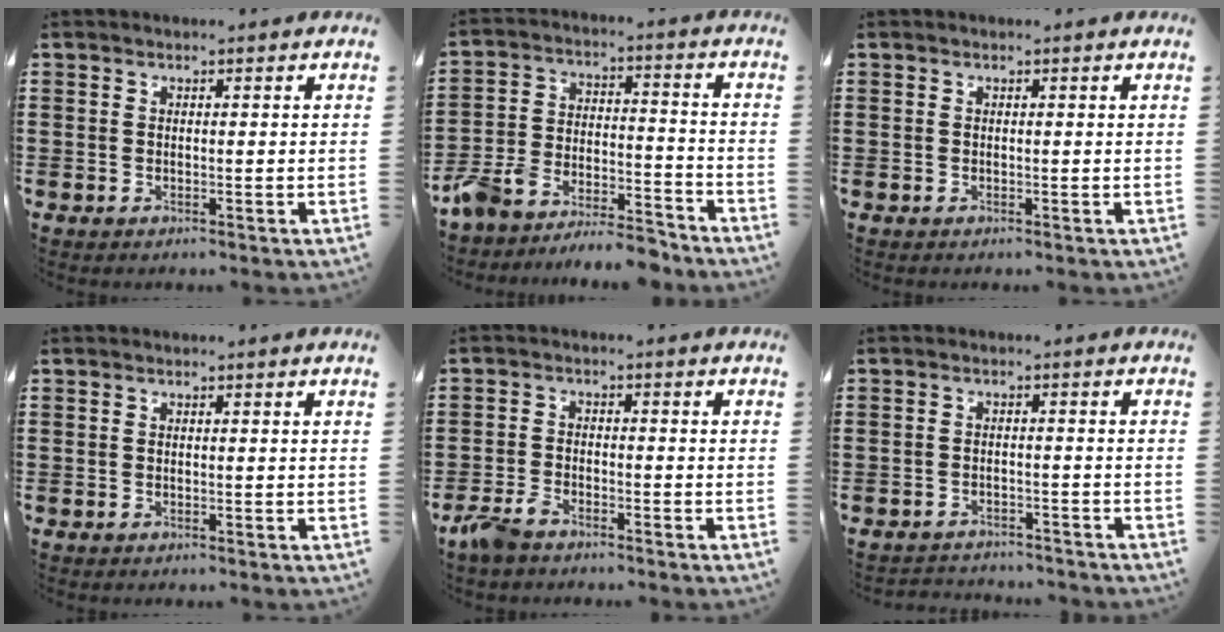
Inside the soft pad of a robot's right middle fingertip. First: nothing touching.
{"total": 8.4, "force": [-8.2, 1.7, 1.3], "torque": [-0.027, 0.019, -0.164]}
{"total": 0.0}
{"total": 0.0}
{"total": 3.6, "force": [-3.0, 1.3, 1.5], "torque": [-0.054, -0.002, -0.066]}
{"total": 2.1, "force": [-2.1, 0.2, 0.0], "torque": [-0.008, -0.001, -0.044]}